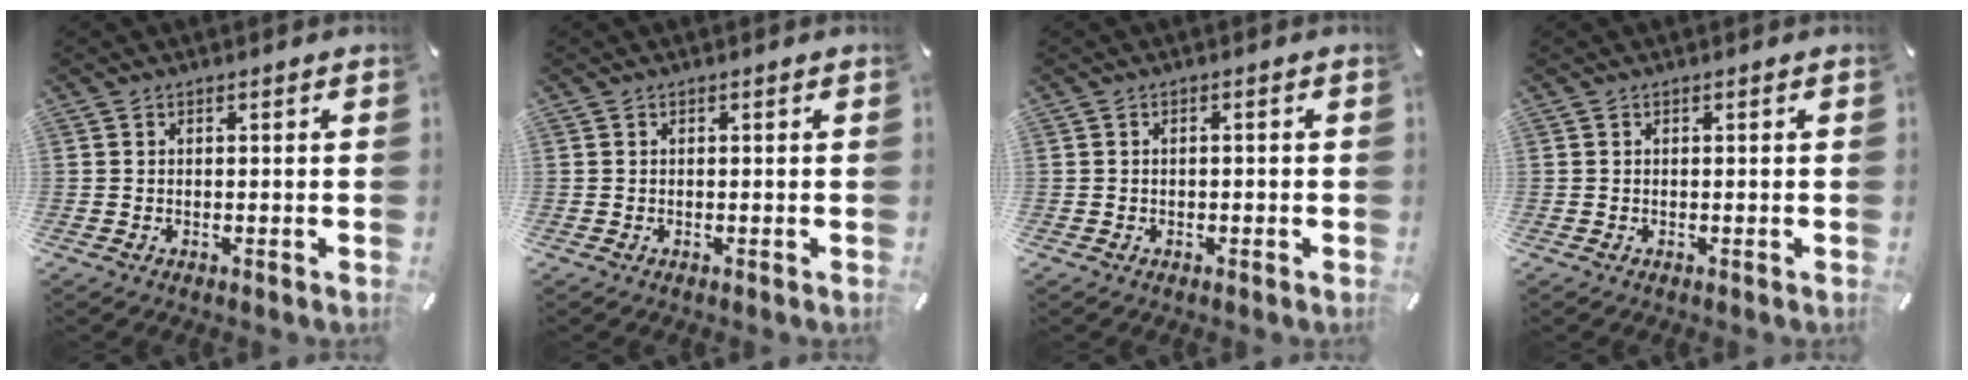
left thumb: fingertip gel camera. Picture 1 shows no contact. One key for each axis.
{"total": 0.0}
{"total": 1.0, "fx": -0.4, "fy": 0.6, "fz": 0.6, "tx": -0.013, "ty": 0.002, "tz": -0.010}
{"total": 0.0}